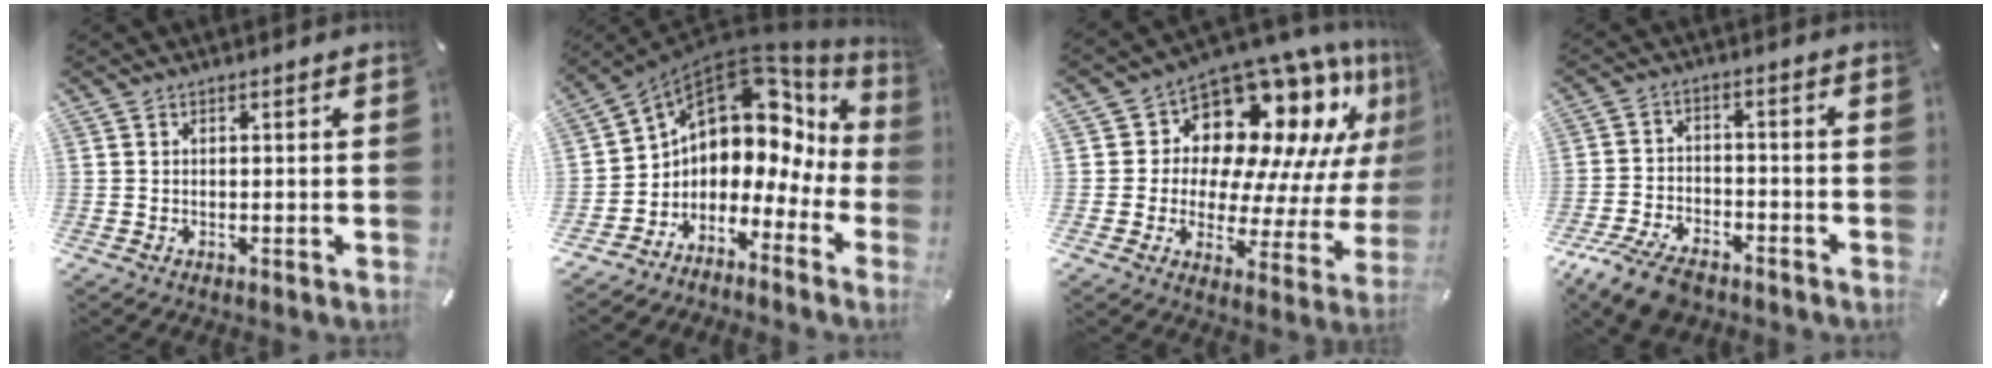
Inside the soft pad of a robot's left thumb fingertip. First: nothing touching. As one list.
[{"total": 10.4, "force": [6.5, 6.5, 4.8], "torque": [-0.087, -0.073, 0.103]}, {"total": 14.8, "force": [10.8, 8.2, 6.0], "torque": [-0.083, -0.122, 0.179]}, {"total": 9.1, "force": [-7.0, 4.1, 4.3], "torque": [-0.085, 0.035, -0.131]}]